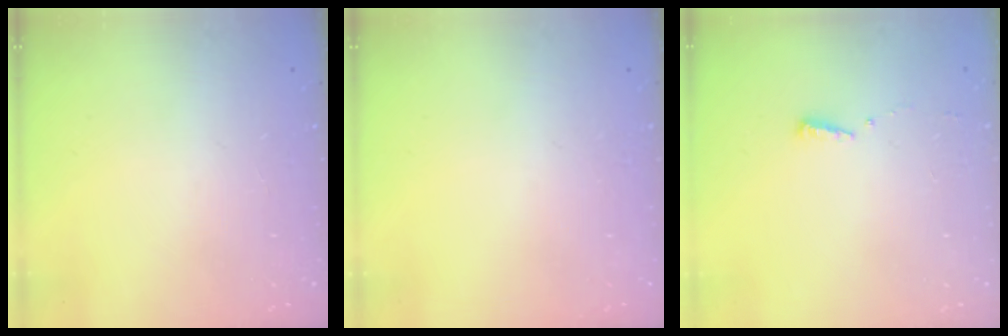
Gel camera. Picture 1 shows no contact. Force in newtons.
{"total": 0.0}
{"total": 3.6, "press": 3.5, "slide": 0.8}